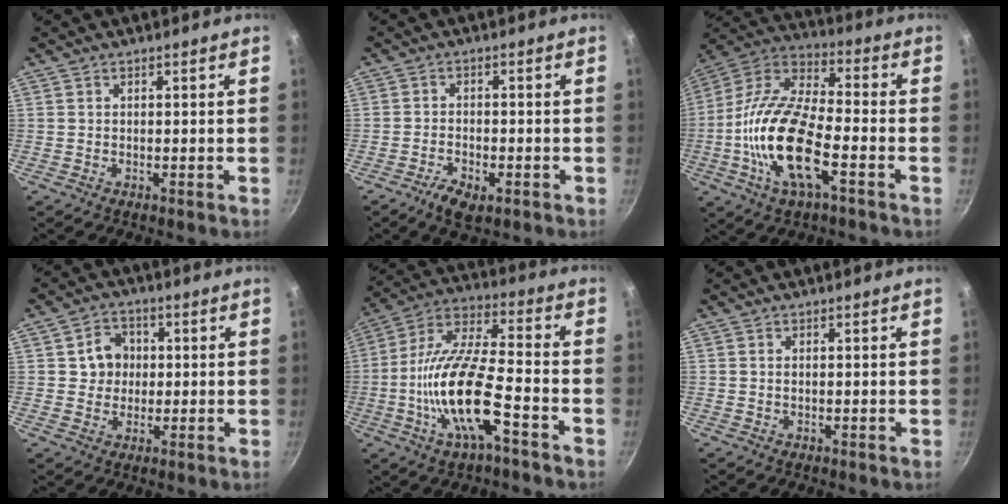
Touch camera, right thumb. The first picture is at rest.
{"total": 4.8, "force": [-2.7, 2.1, 3.4], "torque": [-0.061, 0.006, -0.044]}
{"total": 20.0, "force": [-5.6, 8.1, 17.4], "torque": [-0.356, 0.030, -0.104]}
{"total": 6.2, "force": [0.8, 5.5, 2.6], "torque": [-0.009, 0.005, 0.008]}
{"total": 18.1, "force": [-5.9, 5.7, 16.1], "torque": [-0.327, 0.040, -0.108]}
{"total": 0.0}